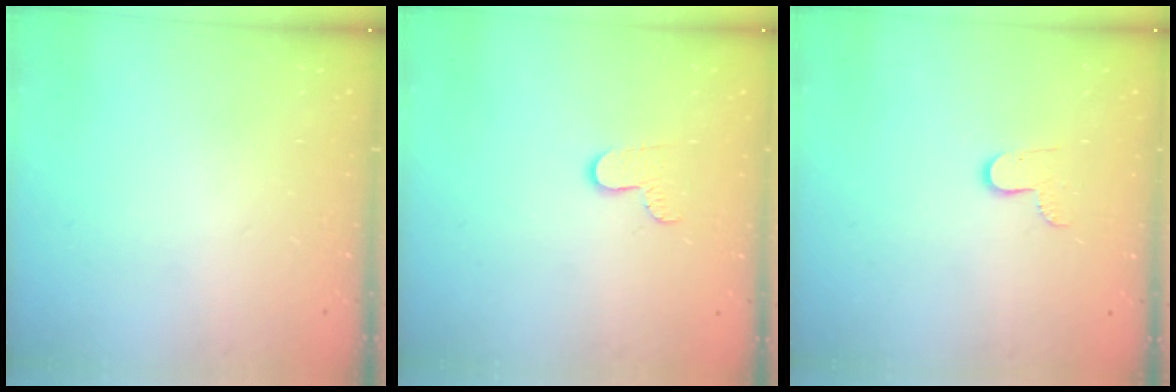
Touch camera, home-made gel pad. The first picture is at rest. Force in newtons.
{"total": 6.1, "press": 6.0, "slide": 0.6}
{"total": 5.8, "press": 5.8, "slide": 0.5}